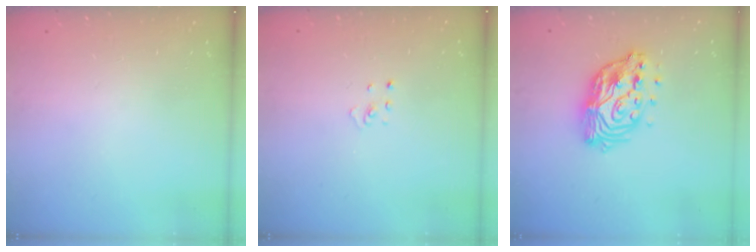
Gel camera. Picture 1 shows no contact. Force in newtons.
{"total": 1.9, "press": 1.9, "slide": 0.1}
{"total": 14.1, "press": 14.1, "slide": 1.1}